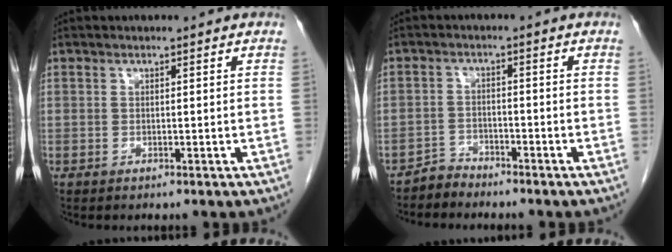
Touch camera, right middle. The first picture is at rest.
{"total": 2.4, "force": [-2.3, 0.6, -0.6], "torque": [0.017, -0.003, -0.044]}